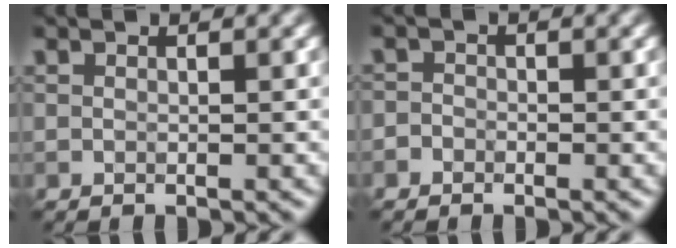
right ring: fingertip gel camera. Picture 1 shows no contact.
{"total": 1.0, "force": [-0.5, 0.8, 0.2], "torque": [0.004, 0.001, -0.017]}